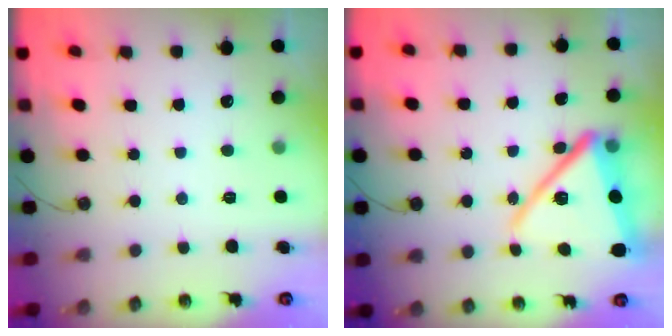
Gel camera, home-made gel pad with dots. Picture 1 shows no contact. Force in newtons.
{"total": 19.7, "press": 19.6, "slide": 1.8}